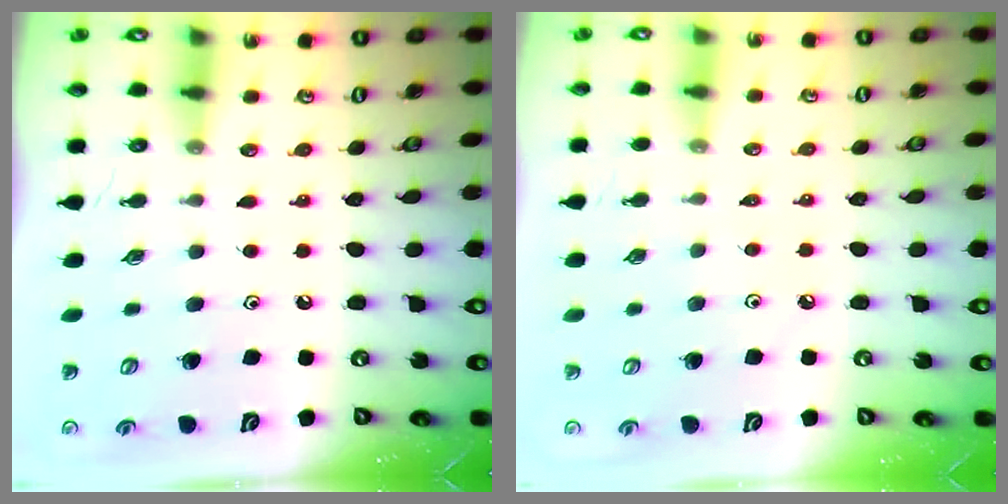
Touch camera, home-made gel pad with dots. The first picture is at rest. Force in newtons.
{"total": 0.8, "press": 0.7, "slide": 0.3}